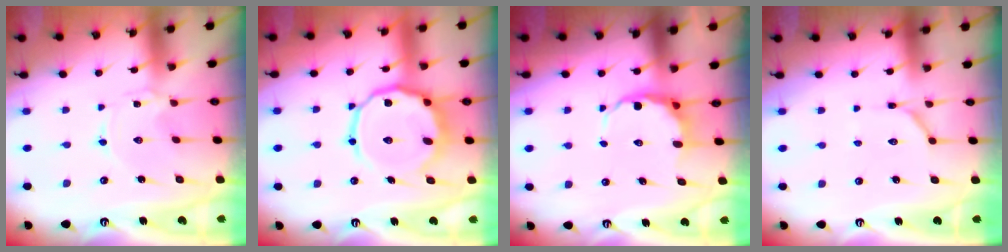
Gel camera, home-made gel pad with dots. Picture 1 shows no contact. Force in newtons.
{"total": 14.2, "press": 14.0, "slide": 1.8}
{"total": 7.7, "press": 7.5, "slide": 1.8}
{"total": 4.8, "press": 4.7, "slide": 0.7}